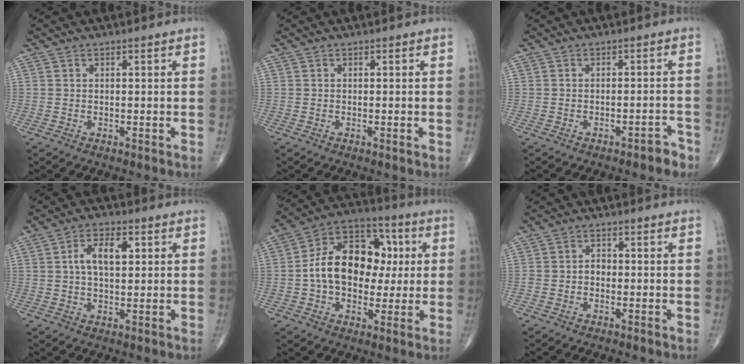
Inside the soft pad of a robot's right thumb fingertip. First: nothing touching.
{"total": 0.0}
{"total": 2.7, "force": [-2.1, 0.9, 1.5], "torque": [-0.013, 0.023, -0.026]}
{"total": 7.1, "force": [1.5, 3.8, 5.8], "torque": [-0.098, 0.010, 0.025]}
{"total": 17.8, "force": [0.9, 12.4, 12.7], "torque": [-0.165, 0.030, 0.006]}
{"total": 2.1, "force": [-0.5, 1.6, 1.1], "torque": [-0.006, 0.008, -0.015]}